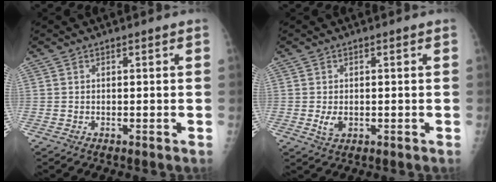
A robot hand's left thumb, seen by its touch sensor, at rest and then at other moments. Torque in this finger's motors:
{"motor_torque": [-0.08, 0.07, 0.07, 0.03, 0.01]}